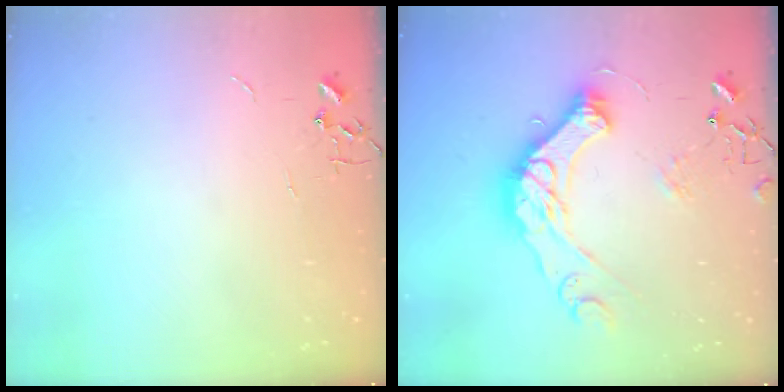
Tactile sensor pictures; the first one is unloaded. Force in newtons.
{"total": 17.4, "press": 17.3, "slide": 1.8}